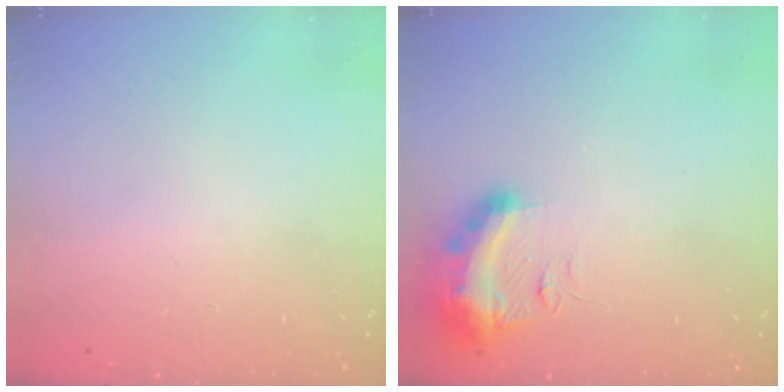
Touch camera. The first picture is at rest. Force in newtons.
{"total": 17.3, "press": 13.2, "slide": 11.2}